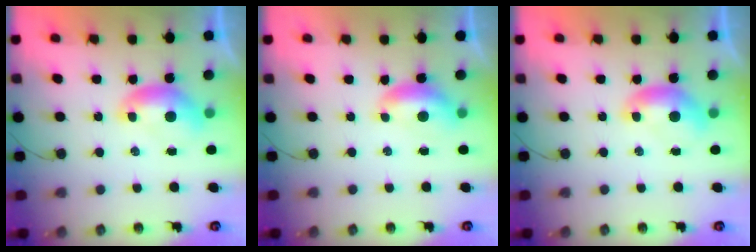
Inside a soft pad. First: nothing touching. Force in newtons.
{"total": 0.6, "press": 0.0, "slide": 0.6}
{"total": 0.0}